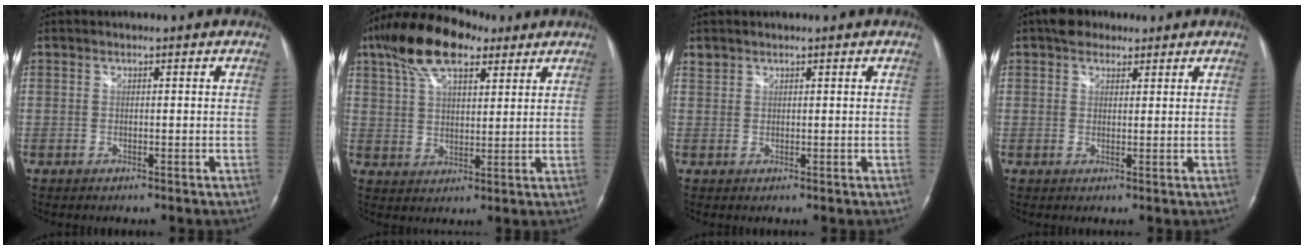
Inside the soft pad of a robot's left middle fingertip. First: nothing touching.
{"total": 13.3, "force": [8.3, 5.2, 9.0], "torque": [-0.182, 0.037, 0.152]}
{"total": 1.0, "force": [0.9, 0.5, 0.0], "torque": [0.001, 0.007, 0.018]}
{"total": 3.9, "force": [2.7, 2.3, 1.5], "torque": [-0.029, 0.017, 0.046]}